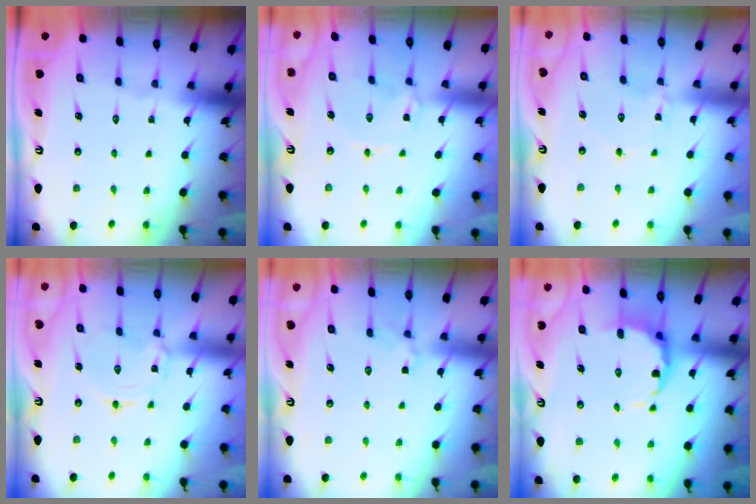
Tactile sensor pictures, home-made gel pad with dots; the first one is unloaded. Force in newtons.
{"total": 0.8, "press": 0.8, "slide": 0.2}
{"total": 1.4, "press": 1.4, "slide": 0.1}
{"total": 1.7, "press": 1.7, "slide": 0.3}
{"total": 3.0, "press": 2.9, "slide": 0.7}
{"total": 6.1, "press": 5.7, "slide": 2.2}